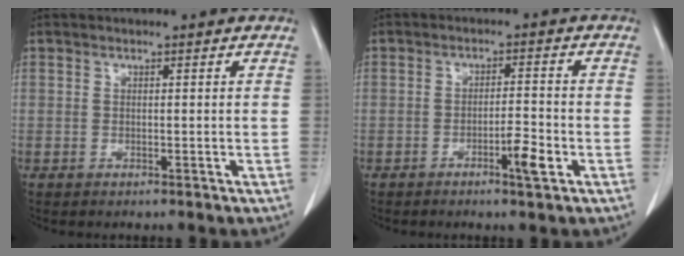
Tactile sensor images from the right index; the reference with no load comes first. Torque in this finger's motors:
{"motor_torque": [0.08, -0.04, 0.04, 0.02]}